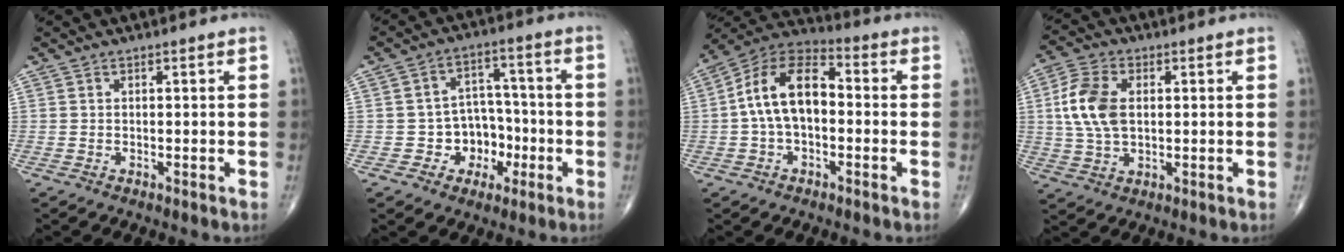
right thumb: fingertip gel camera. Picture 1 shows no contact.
{"total": 8.4, "force": [-2.6, 7.3, 3.2], "torque": [0.012, 0.041, -0.037]}
{"total": 13.4, "force": [-0.2, 7.9, 10.8], "torque": [-0.182, 0.042, -0.018]}
{"total": 10.1, "force": [1.4, 6.1, 7.9], "torque": [-0.164, 0.005, 0.029]}